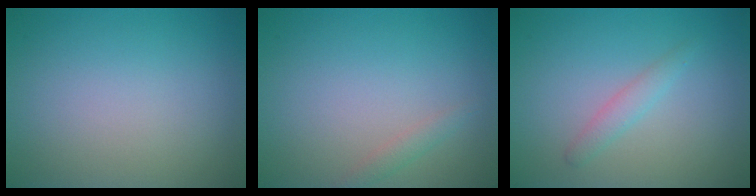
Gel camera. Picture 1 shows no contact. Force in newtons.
{"total": 1.0, "press": 1.0, "slide": 0.0}
{"total": 1.4, "press": 1.4, "slide": 0.0}